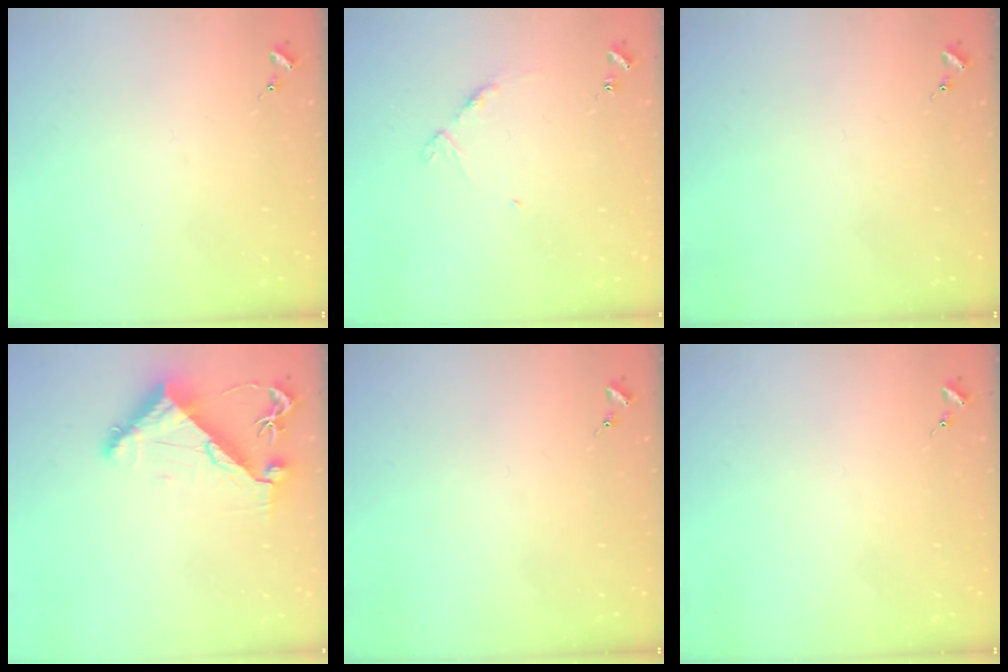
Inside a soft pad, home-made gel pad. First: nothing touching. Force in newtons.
{"total": 4.7, "press": 4.6, "slide": 0.5}
{"total": 0.0}
{"total": 7.9, "press": 7.8, "slide": 1.0}
{"total": 0.0}
{"total": 0.0}